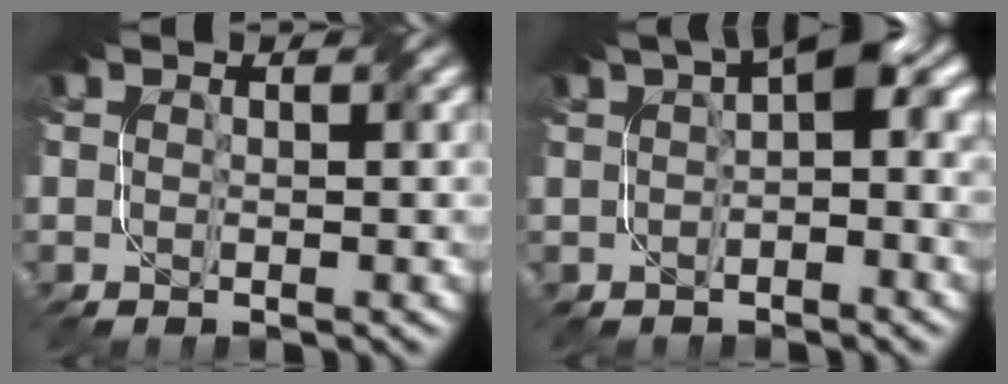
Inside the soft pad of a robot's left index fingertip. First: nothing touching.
{"total": 4.1, "force": [1.0, 1.6, 3.6], "torque": [-0.043, 0.016, 0.006]}